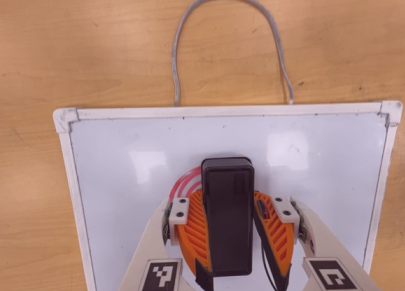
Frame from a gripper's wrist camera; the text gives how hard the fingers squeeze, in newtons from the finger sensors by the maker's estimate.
{"total": 11.7, "left": 11.7, "right": 11.7}